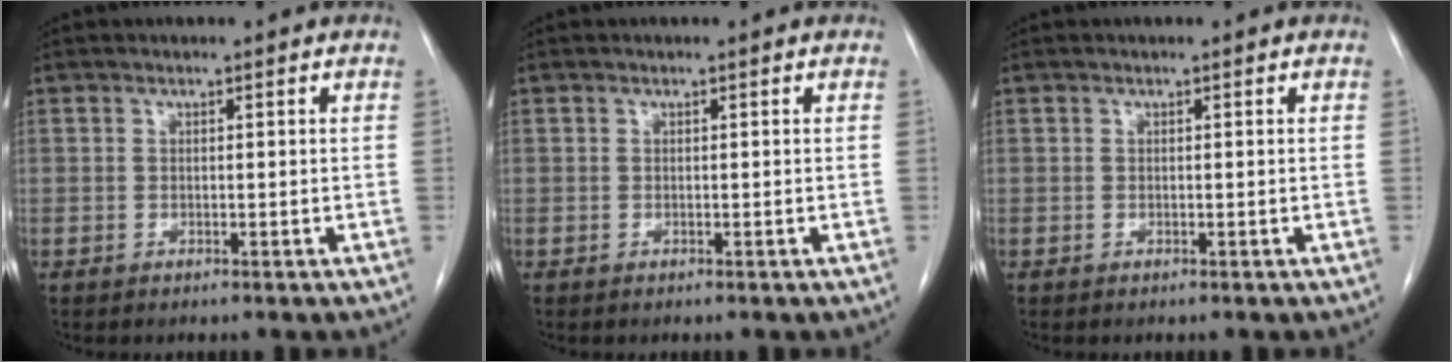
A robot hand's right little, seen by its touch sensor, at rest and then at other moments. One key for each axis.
{"total": 0.0}
{"total": 0.0}